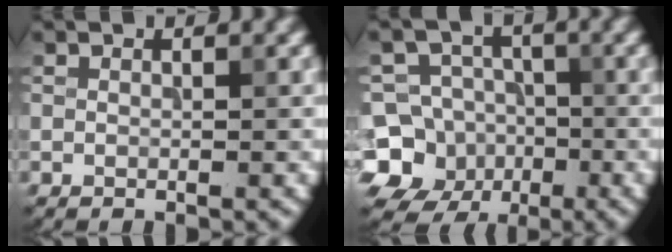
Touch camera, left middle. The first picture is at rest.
{"total": 9.3, "force": [-3.5, 8.4, 1.9], "torque": [-0.026, 0.005, -0.083]}